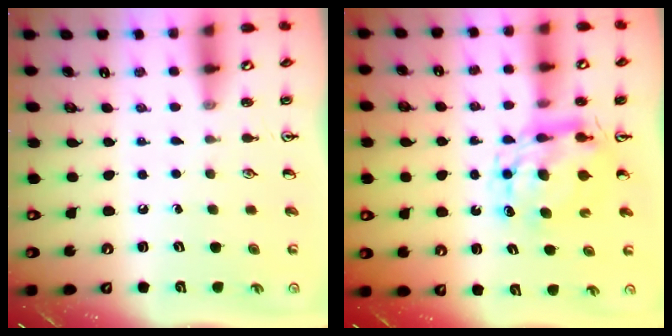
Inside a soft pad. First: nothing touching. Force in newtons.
{"total": 9.0, "press": 8.9, "slide": 0.7}